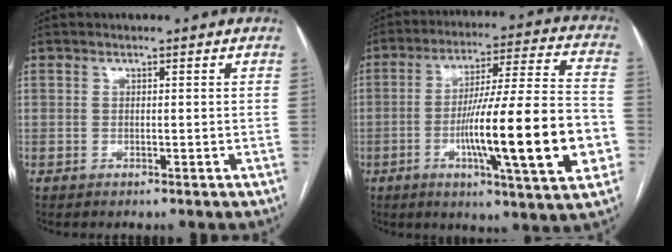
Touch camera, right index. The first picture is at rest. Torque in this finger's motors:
{"motor_torque": [2.03, -0.11, 1.05, 0.21]}